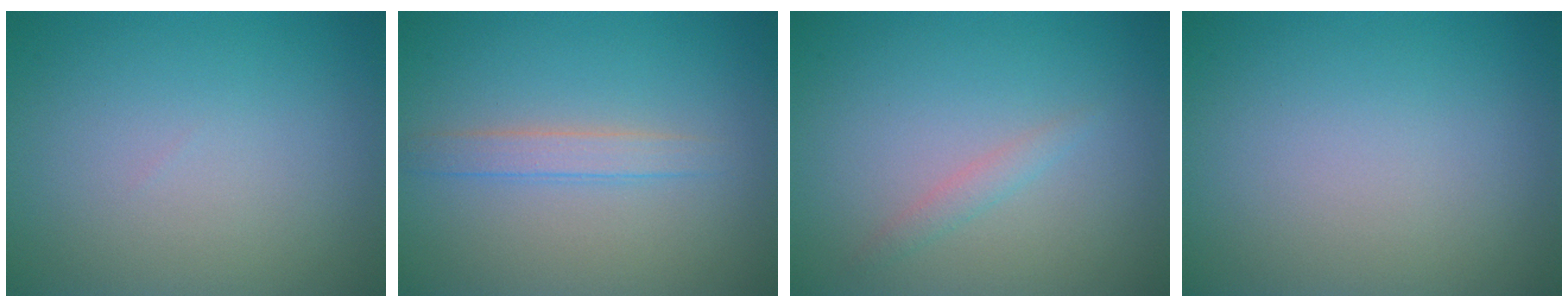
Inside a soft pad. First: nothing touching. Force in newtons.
{"total": 1.8, "press": 1.8, "slide": 0.1}
{"total": 1.1, "press": 1.1, "slide": 0.2}
{"total": 0.0}